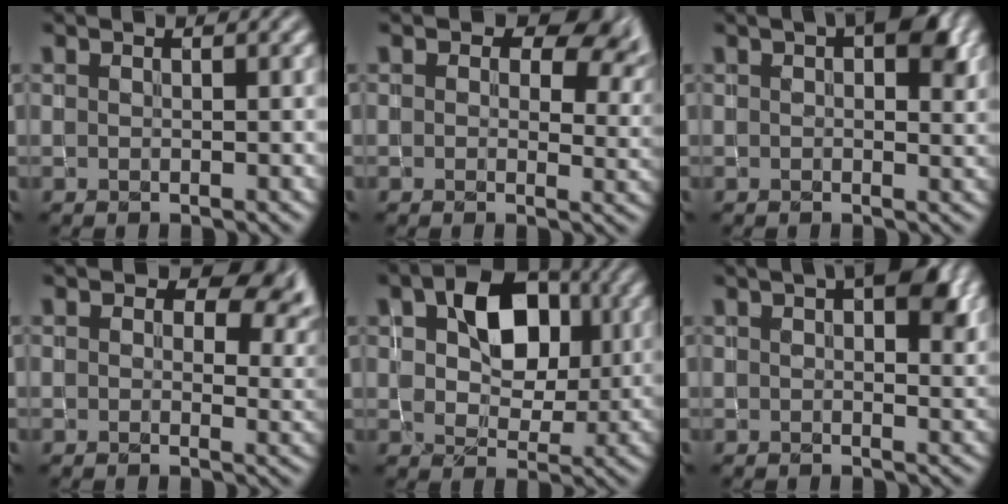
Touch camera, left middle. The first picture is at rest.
{"total": 6.6, "force": [2.8, 4.2, 4.3], "torque": [-0.060, 0.000, 0.041]}
{"total": 4.7, "force": [1.9, 2.5, 3.6], "torque": [-0.032, 0.008, 0.019]}
{"total": 6.7, "force": [2.7, 4.3, 4.3], "torque": [-0.058, -0.001, 0.041]}
{"total": 7.0, "force": [1.7, 4.7, 4.9], "torque": [-0.083, 0.006, 0.018]}
{"total": 5.5, "force": [2.4, 2.8, 4.1], "torque": [-0.037, 0.013, 0.024]}